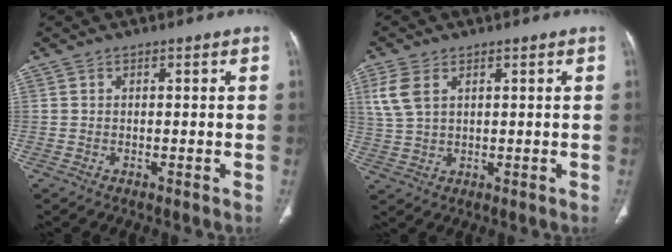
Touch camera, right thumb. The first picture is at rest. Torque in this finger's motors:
{"motor_torque": [-0.97, 0.41, 0.73, 0.02, 0.03]}